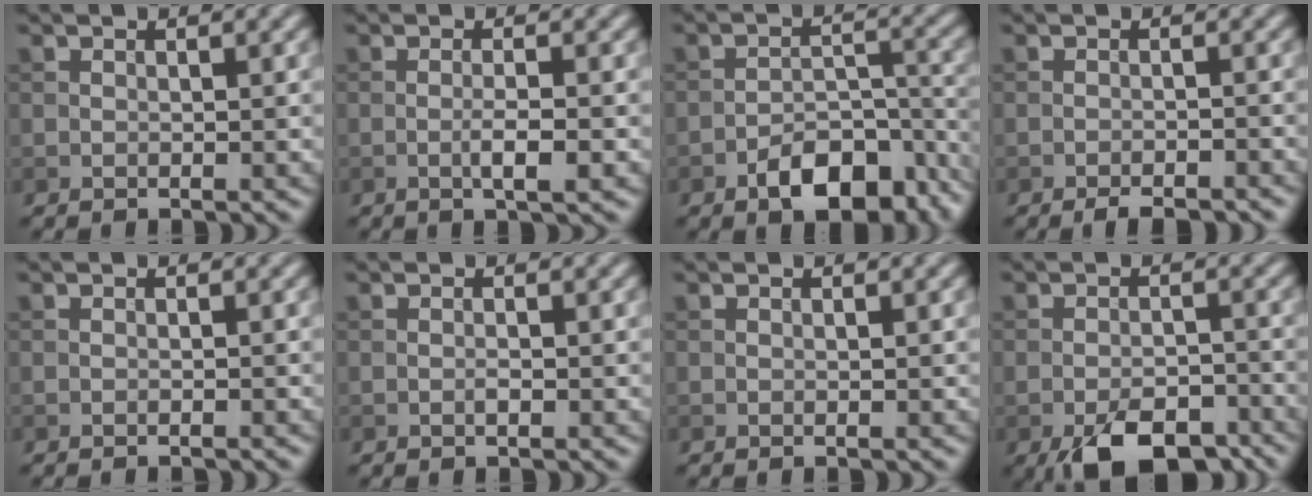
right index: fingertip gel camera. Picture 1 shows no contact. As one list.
[{"total": 2.2, "force": [-0.7, 0.3, 2.1], "torque": [-0.036, 0.002, -0.014]}, {"total": 7.8, "force": [-4.9, 3.7, 4.8], "torque": [-0.064, 0.003, -0.083]}, {"total": 2.6, "force": [-2.2, 0.5, 1.4], "torque": [-0.022, 0.001, -0.034]}, {"total": 0.8, "force": [-0.7, 0.1, 0.3], "torque": [0.001, 0.001, -0.013]}, {"total": 0.5, "force": [-0.2, 0.1, 0.5], "torque": [-0.009, 0.000, -0.005]}, {"total": 0.0}, {"total": 7.6, "force": [-4.8, 3.2, 4.9], "torque": [-0.077, -0.014, -0.075]}]